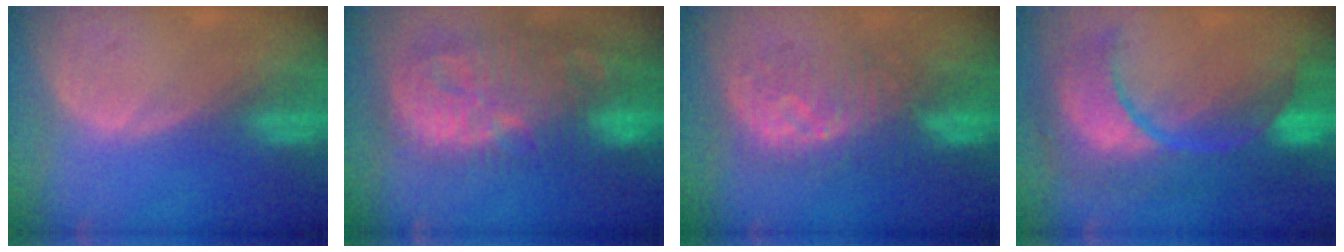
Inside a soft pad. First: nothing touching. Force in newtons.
{"total": 14.4, "press": 12.5, "slide": 7.1}
{"total": 8.2, "press": 8.2, "slide": 0.5}
{"total": 12.1, "press": 12.0, "slide": 1.4}